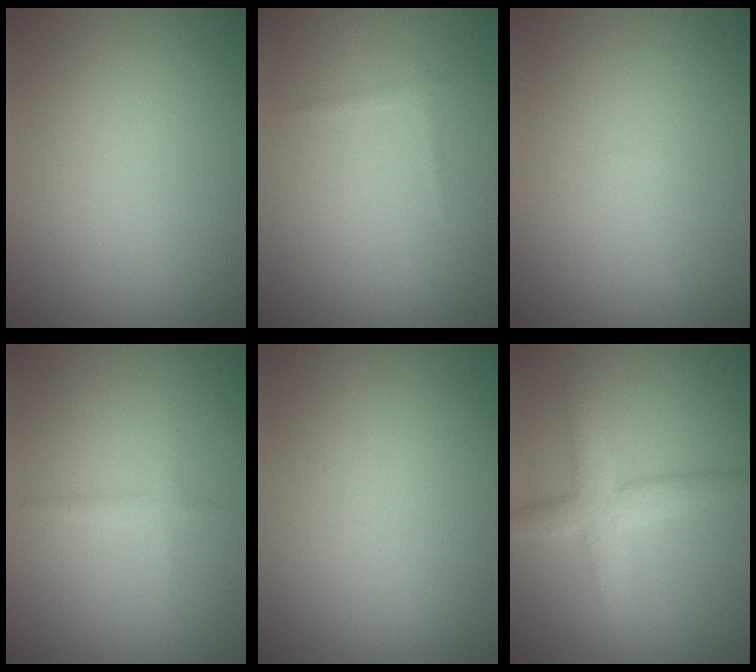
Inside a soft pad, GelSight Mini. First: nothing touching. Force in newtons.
{"total": 0.6, "press": 0.6, "slide": 0.0}
{"total": 0.0}
{"total": 1.0, "press": 1.0, "slide": 0.1}
{"total": 0.0}
{"total": 4.0, "press": 4.0, "slide": 0.2}